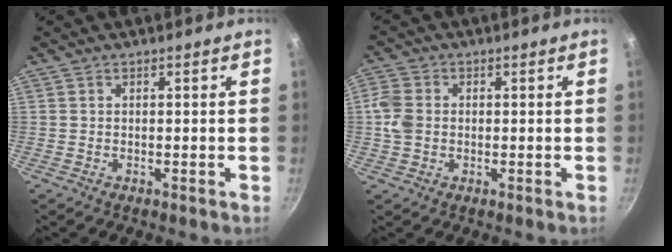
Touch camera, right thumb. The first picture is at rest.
{"total": 5.2, "force": [-0.1, 4.2, 3.1], "torque": [-0.056, 0.008, -0.009]}